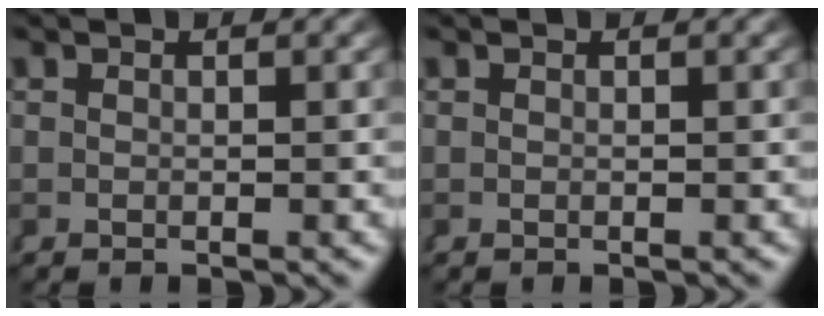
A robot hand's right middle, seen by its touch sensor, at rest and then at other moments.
{"total": 0.0}